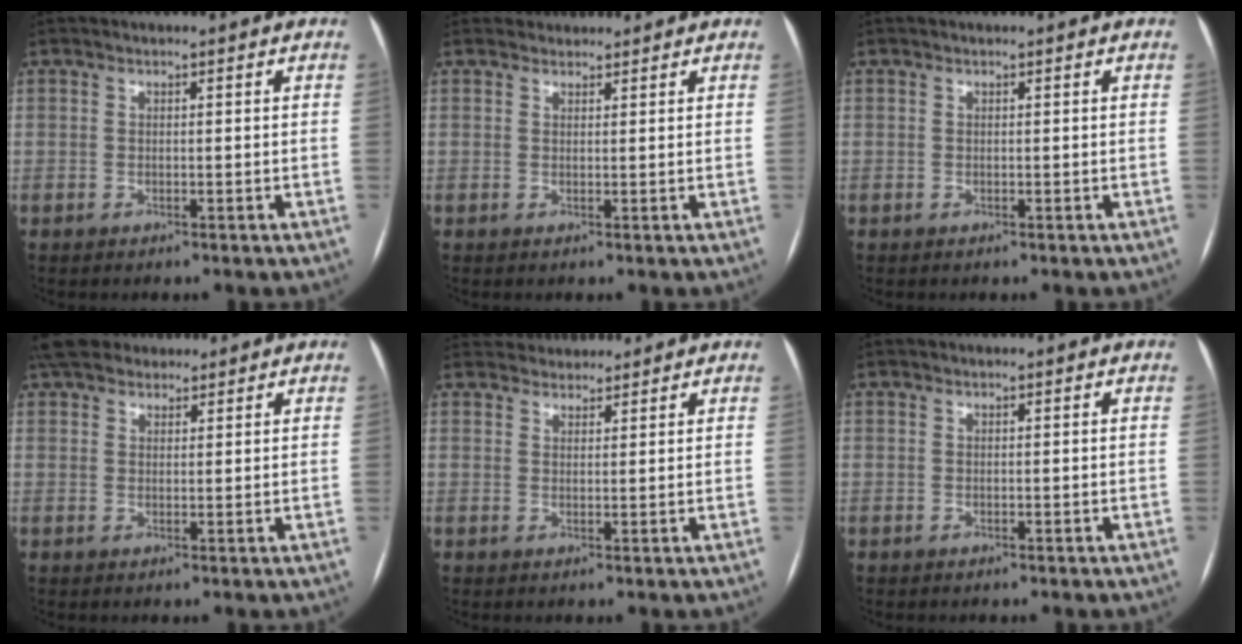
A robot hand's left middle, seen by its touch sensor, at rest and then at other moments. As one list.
[{"total": 2.5, "force": [2.3, 0.8, -0.3], "torque": [0.007, 0.023, 0.036]}, {"total": 0.0}, {"total": 7.9, "force": [6.6, 3.4, 2.6], "torque": [-0.035, 0.038, 0.114]}, {"total": 5.2, "force": [5.0, 1.5, 0.3], "torque": [-0.003, 0.030, 0.076]}, {"total": 0.0}]